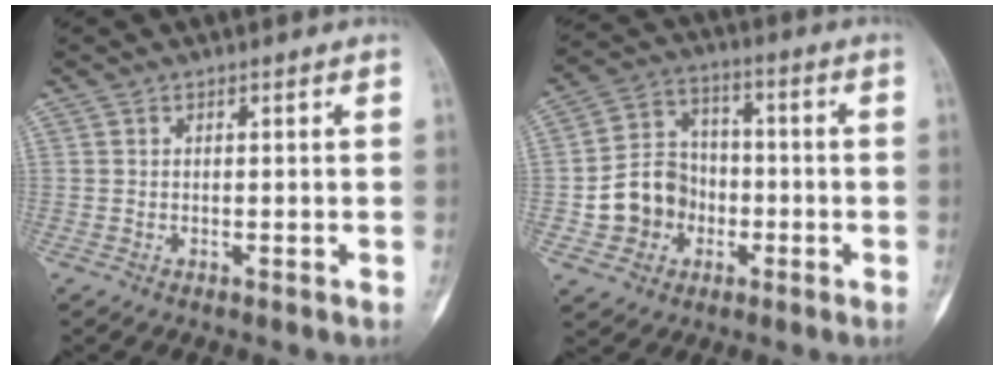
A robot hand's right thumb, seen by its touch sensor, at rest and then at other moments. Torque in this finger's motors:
{"motor_torque": [0.74, 0.75, 0.42, -0.45, 0.16]}